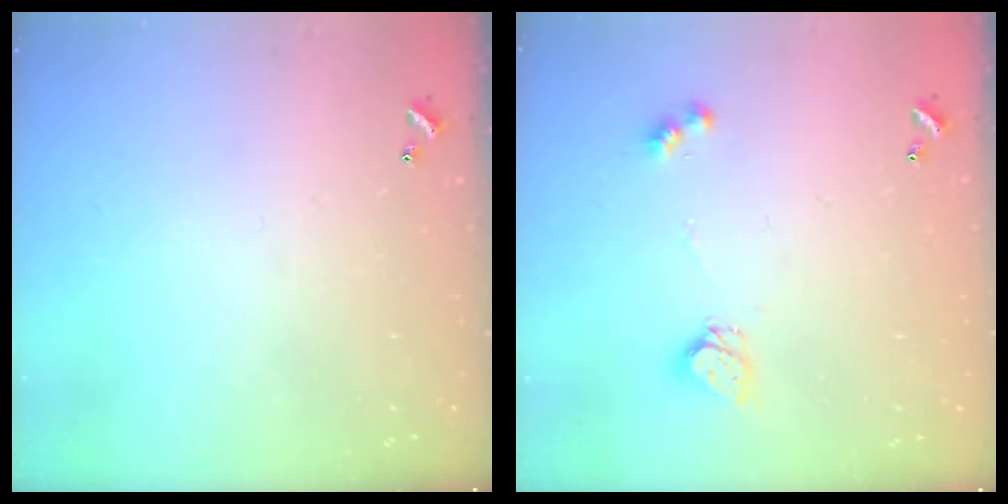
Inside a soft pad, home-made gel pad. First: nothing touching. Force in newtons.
{"total": 6.3, "press": 6.3, "slide": 0.6}